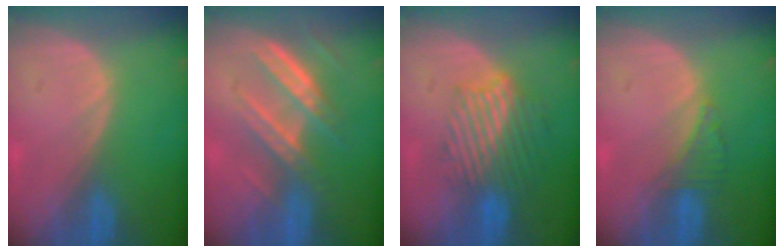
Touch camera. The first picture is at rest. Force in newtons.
{"total": 7.7, "press": 6.9, "slide": 3.5}
{"total": 9.5, "press": 8.0, "slide": 5.1}
{"total": 2.5, "press": 2.5, "slide": 0.2}